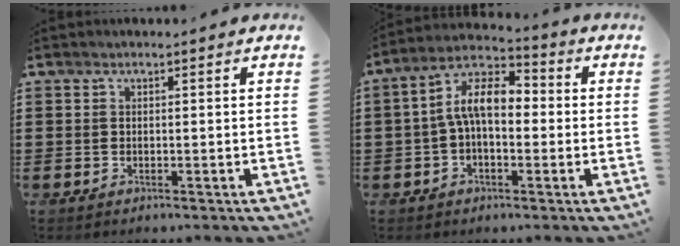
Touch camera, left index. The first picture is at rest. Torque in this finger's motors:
{"motor_torque": [1.30, -0.26, 0.44, 0.21]}